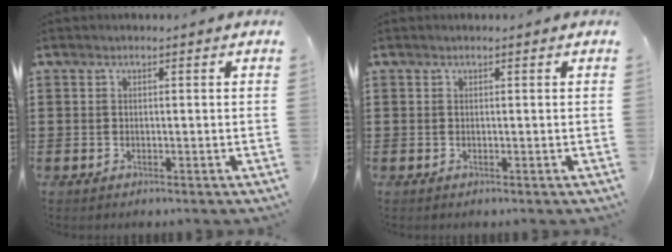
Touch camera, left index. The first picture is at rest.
{"total": 0.0}